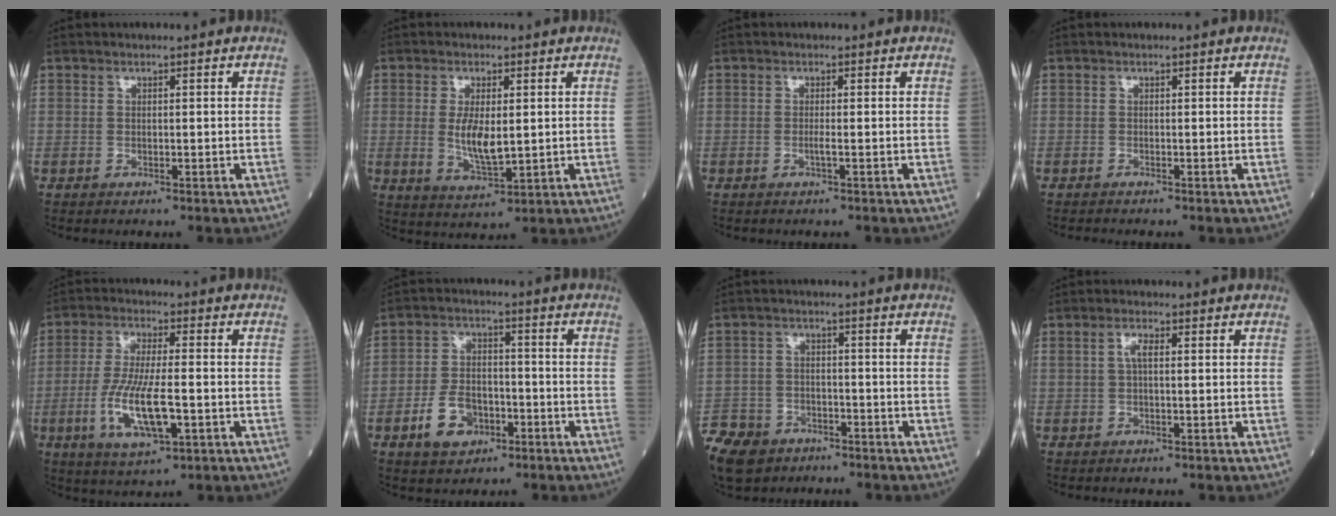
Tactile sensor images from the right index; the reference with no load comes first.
{"total": 5.9, "force": [0.5, 1.9, 5.6], "torque": [-0.110, -0.014, 0.014]}
{"total": 0.7, "force": [-0.3, -0.2, 0.6], "torque": [-0.012, 0.000, -0.008]}
{"total": 0.5, "force": [-0.5, -0.1, -0.2], "torque": [-0.003, -0.005, -0.011]}
{"total": 10.4, "force": [-2.8, 2.2, 9.7], "torque": [-0.198, -0.010, -0.048]}
{"total": 7.2, "force": [-3.3, 4.6, 4.4], "torque": [-0.095, 0.010, -0.052]}
{"total": 11.6, "force": [-8.1, 7.2, 3.9], "torque": [-0.105, -0.006, -0.136]}
{"total": 1.9, "force": [0.3, 0.5, 1.8], "torque": [-0.040, 0.007, 0.006]}